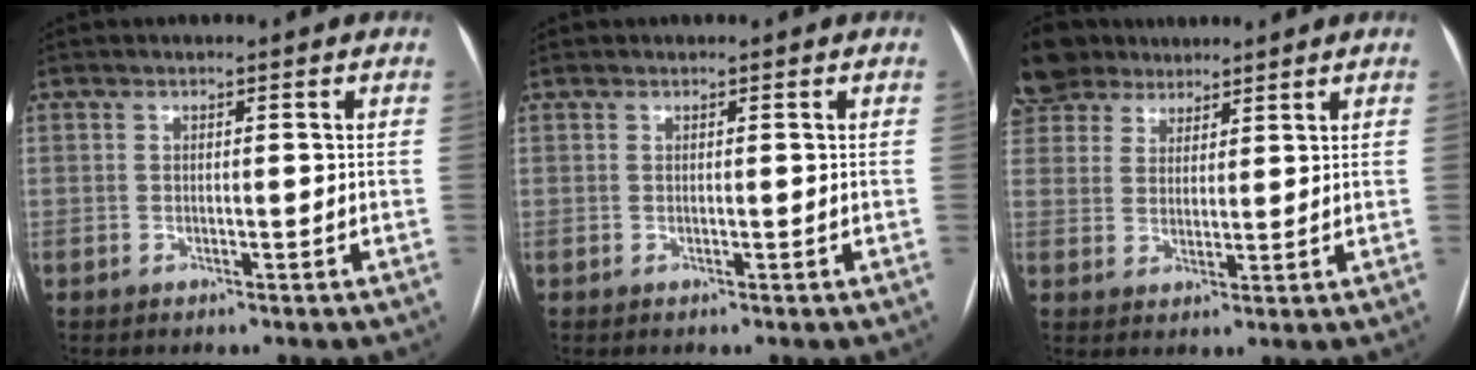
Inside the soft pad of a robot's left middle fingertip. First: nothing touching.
{"total": 0.0}
{"total": 10.7, "force": [8.4, 6.3, 2.3], "torque": [-0.065, 0.037, 0.164]}